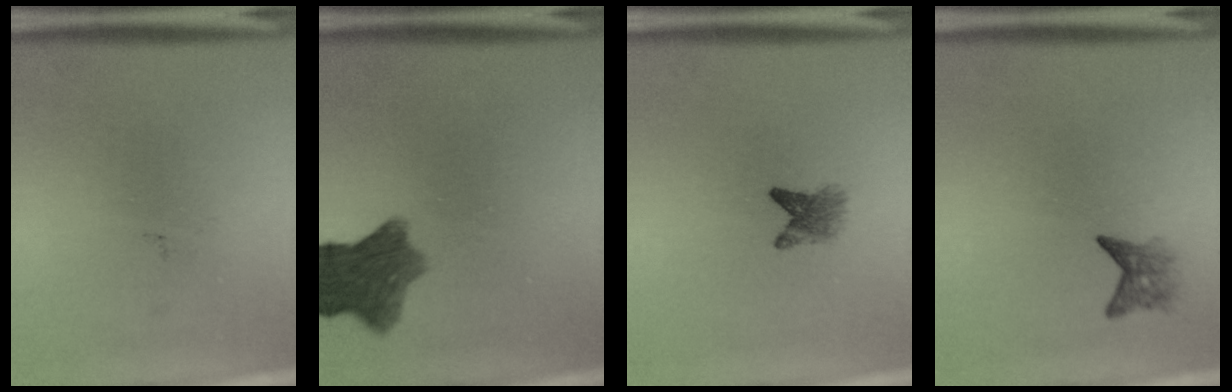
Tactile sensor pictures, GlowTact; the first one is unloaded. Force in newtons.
{"total": 8.2}
{"total": 2.7}
{"total": 2.2}